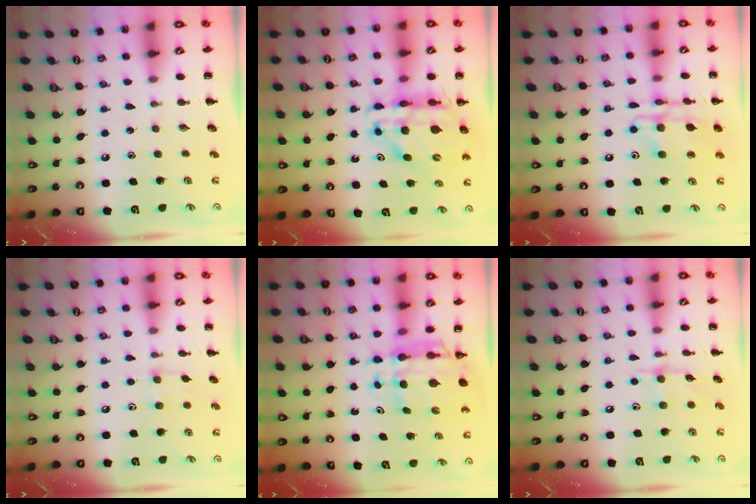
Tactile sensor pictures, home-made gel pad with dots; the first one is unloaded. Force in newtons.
{"total": 12.4, "press": 12.0, "slide": 3.4}
{"total": 13.4, "press": 13.2, "slide": 2.4}
{"total": 3.5, "press": 3.4, "slide": 1.1}
{"total": 8.2, "press": 7.7, "slide": 2.9}
{"total": 6.6, "press": 6.6, "slide": 0.6}